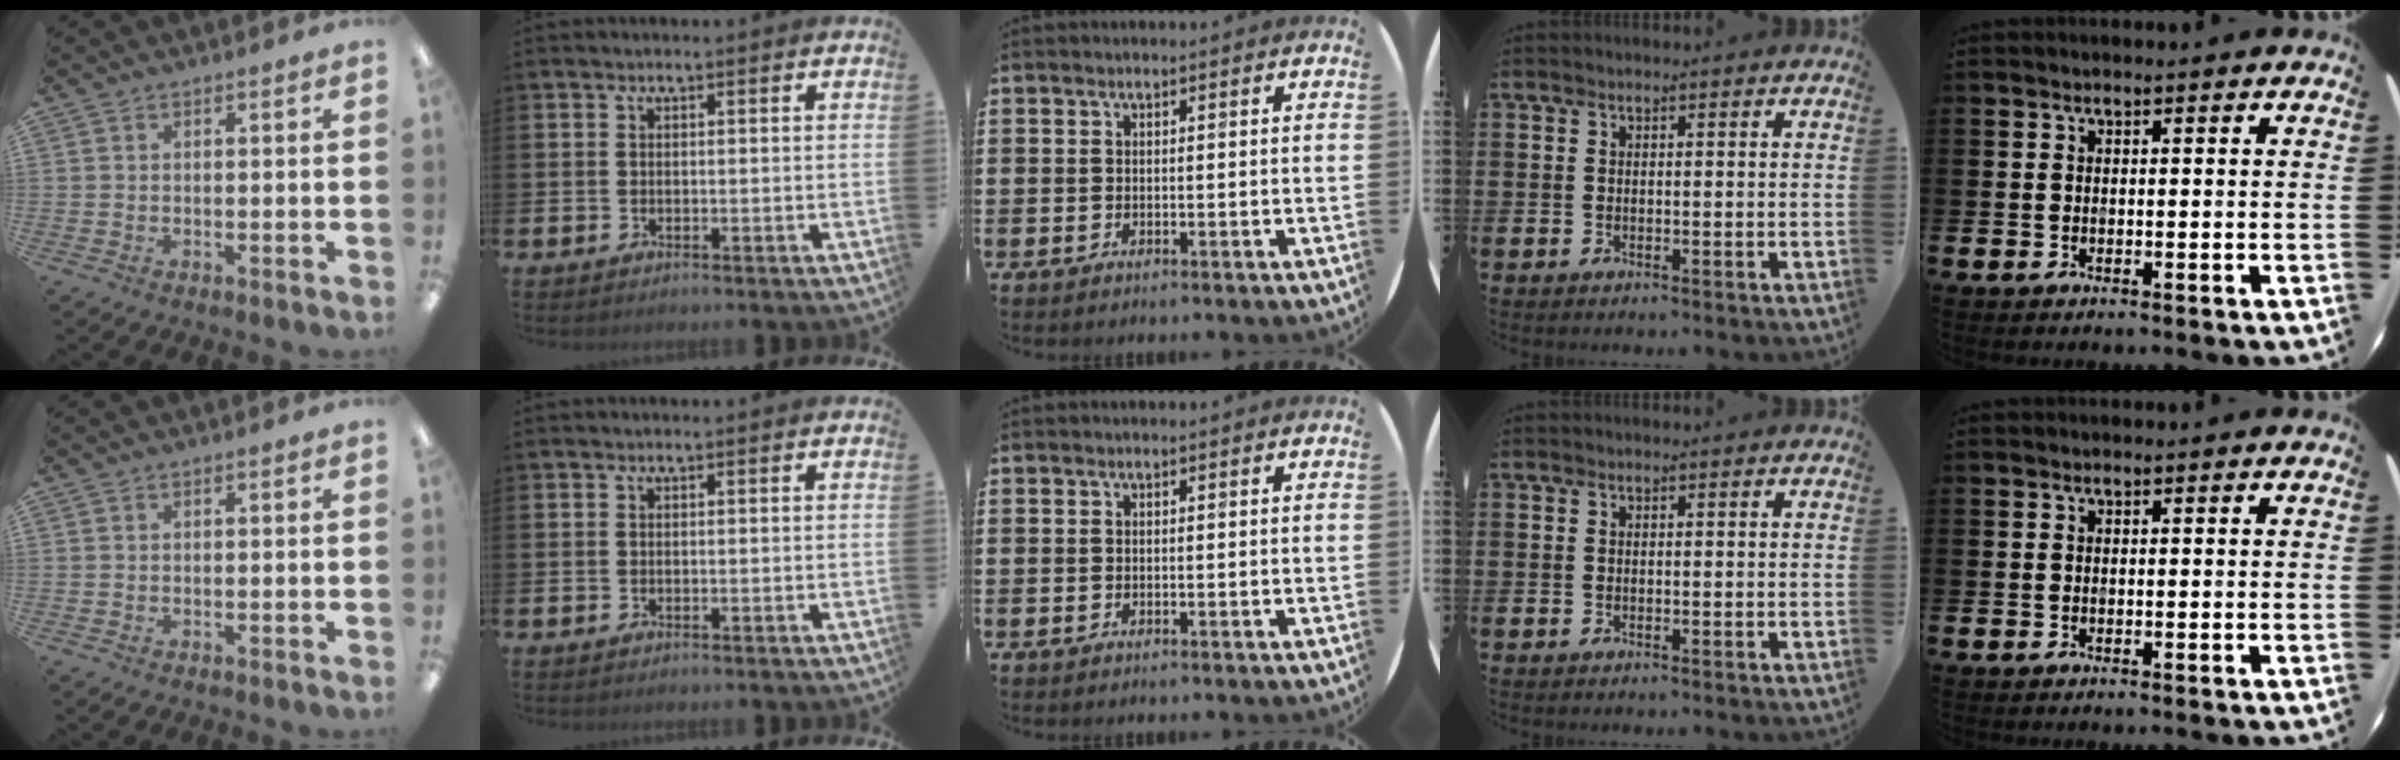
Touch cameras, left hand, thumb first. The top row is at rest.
{}